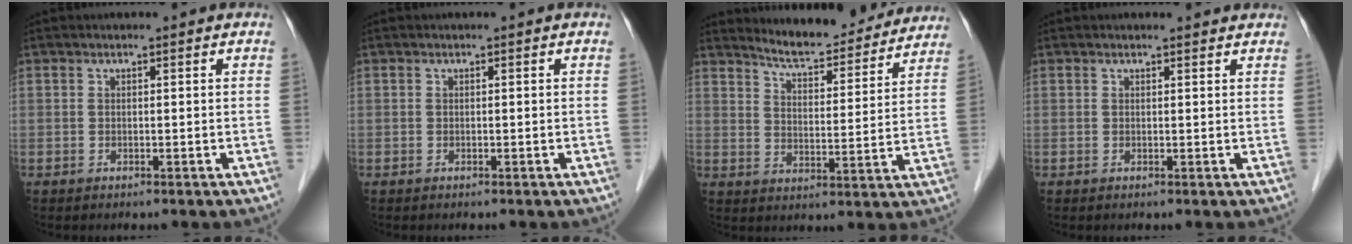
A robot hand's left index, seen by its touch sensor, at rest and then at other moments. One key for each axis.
{"total": 0.0}
{"total": 13.7, "fx": 13.0, "fy": 2.3, "fz": 3.4, "tx": -0.044, "ty": -0.013, "tz": 0.174}
{"total": 2.1, "fx": 2.1, "fy": 0.3, "fz": 0.4, "tx": -0.014, "ty": 0.005, "tz": 0.019}